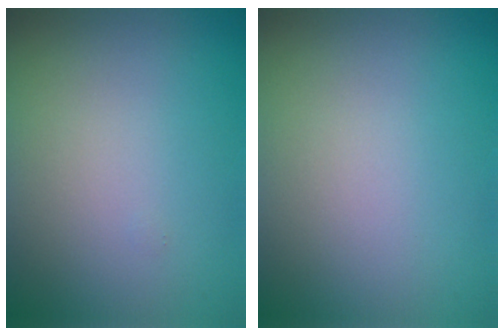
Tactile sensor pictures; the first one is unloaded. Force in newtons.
{"total": 0.0}